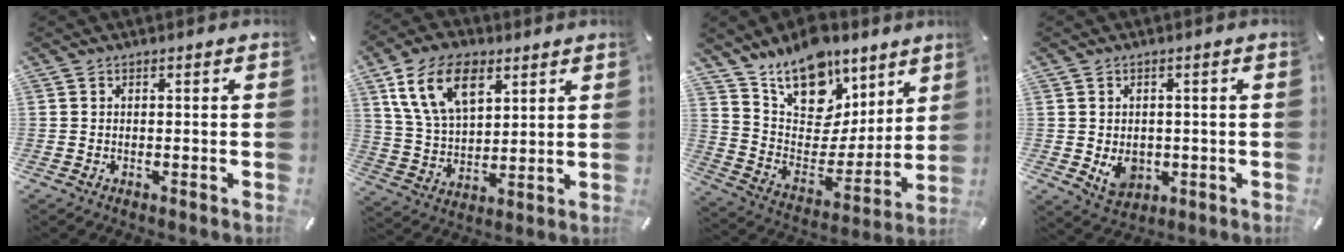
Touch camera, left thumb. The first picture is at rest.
{"total": 14.1, "force": [7.0, 8.6, 8.7], "torque": [-0.193, -0.008, 0.129]}
{"total": 16.1, "force": [11.9, 9.6, 4.9], "torque": [-0.076, -0.104, 0.218]}
{"total": 6.1, "force": [-0.7, 5.1, 3.3], "torque": [-0.036, -0.005, -0.011]}